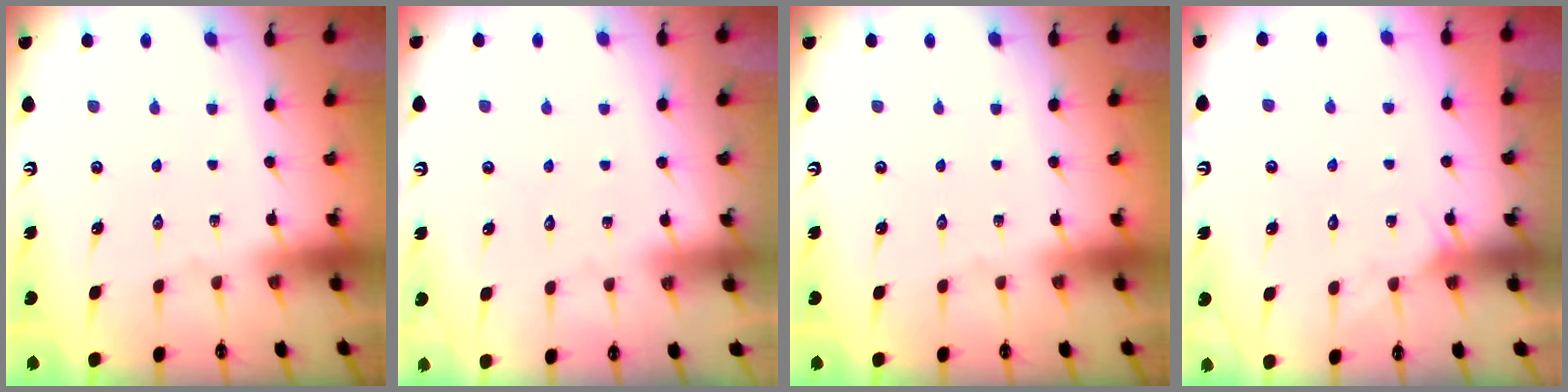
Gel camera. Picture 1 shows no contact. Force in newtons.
{"total": 2.4, "press": 2.4, "slide": 0.3}
{"total": 0.0}
{"total": 6.0, "press": 6.0, "slide": 0.5}